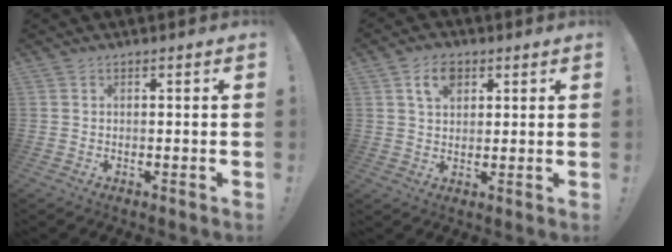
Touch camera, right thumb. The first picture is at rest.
{"total": 7.0, "force": [3.4, 4.5, 4.1], "torque": [-0.059, -0.001, 0.060]}